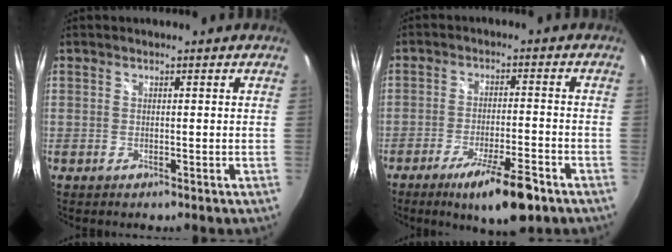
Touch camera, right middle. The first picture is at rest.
{"total": 10.9, "force": [-7.1, 1.9, 8.0], "torque": [-0.145, -0.016, -0.112]}